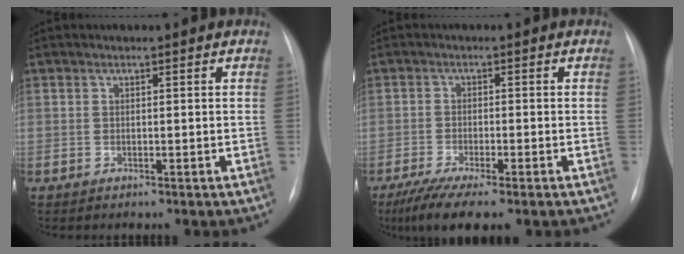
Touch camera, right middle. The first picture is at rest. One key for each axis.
{"total": 8.2, "fx": -5.8, "fy": 1.1, "fz": 5.6, "tx": -0.094, "ty": -0.021, "tz": -0.095}